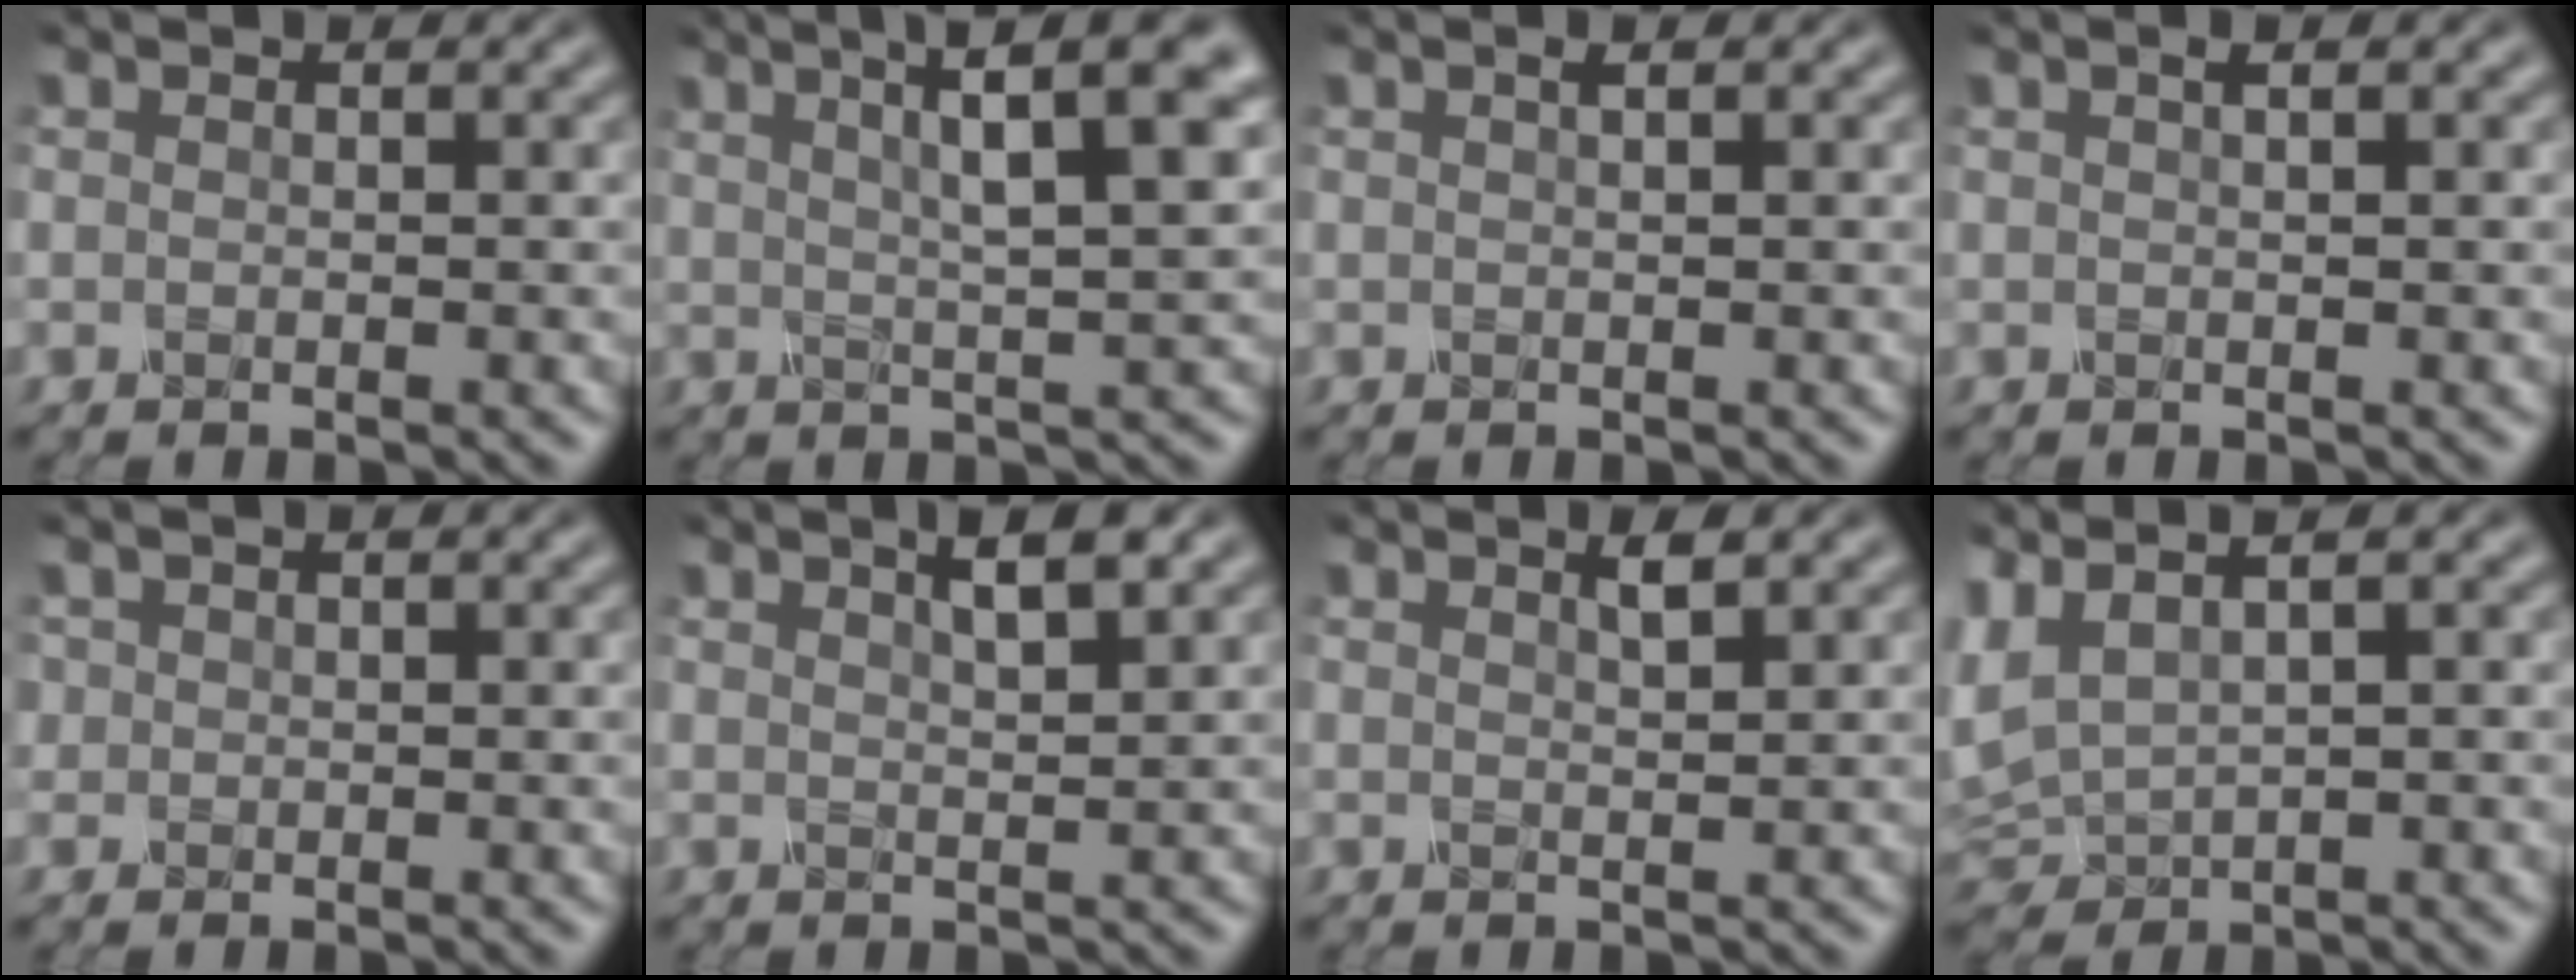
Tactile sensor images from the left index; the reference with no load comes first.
{"total": 8.9, "force": [3.9, 1.8, 7.8], "torque": [-0.104, 0.026, 0.061]}
{"total": 1.7, "force": [0.7, 0.7, 1.4], "torque": [-0.005, 0.004, -0.007]}
{"total": 2.5, "force": [1.1, 1.0, 2.0], "torque": [-0.010, 0.011, -0.010]}
{"total": 0.7, "force": [0.1, 0.6, -0.2], "torque": [-0.001, 0.000, 0.005]}
{"total": 2.8, "force": [1.6, 0.6, 2.3], "torque": [-0.030, 0.005, 0.025]}
{"total": 1.3, "force": [0.7, 0.3, 1.0], "torque": [-0.014, 0.002, 0.011]}
{"total": 3.9, "force": [2.4, 1.4, 2.7], "torque": [-0.090, 0.014, 0.053]}